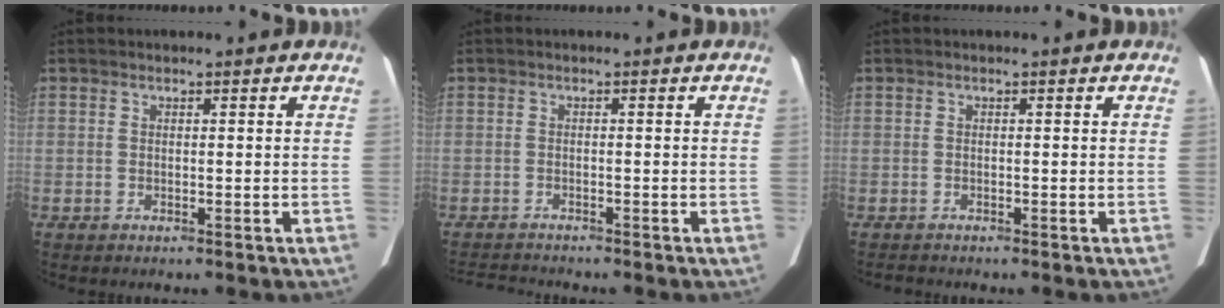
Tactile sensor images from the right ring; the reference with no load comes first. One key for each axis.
{"total": 3.0, "fx": -3.0, "fy": -0.1, "fz": 0.3, "tx": -0.009, "ty": -0.015, "tz": -0.048}
{"total": 0.6, "fx": -0.6, "fy": 0.0, "fz": 0.0, "tx": -0.007, "ty": -0.004, "tz": -0.009}